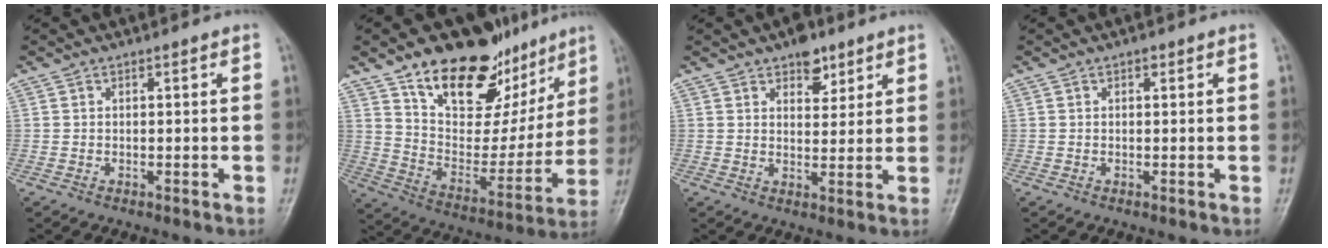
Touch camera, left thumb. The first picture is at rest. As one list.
[{"total": 25.7, "force": [15.8, 14.2, 14.5], "torque": [-0.169, -0.056, 0.259]}, {"total": 5.9, "force": [3.8, 3.3, 3.0], "torque": [-0.013, -0.020, 0.056]}, {"total": 0.8, "force": [0.5, 0.5, 0.5], "torque": [-0.003, -0.001, 0.004]}]